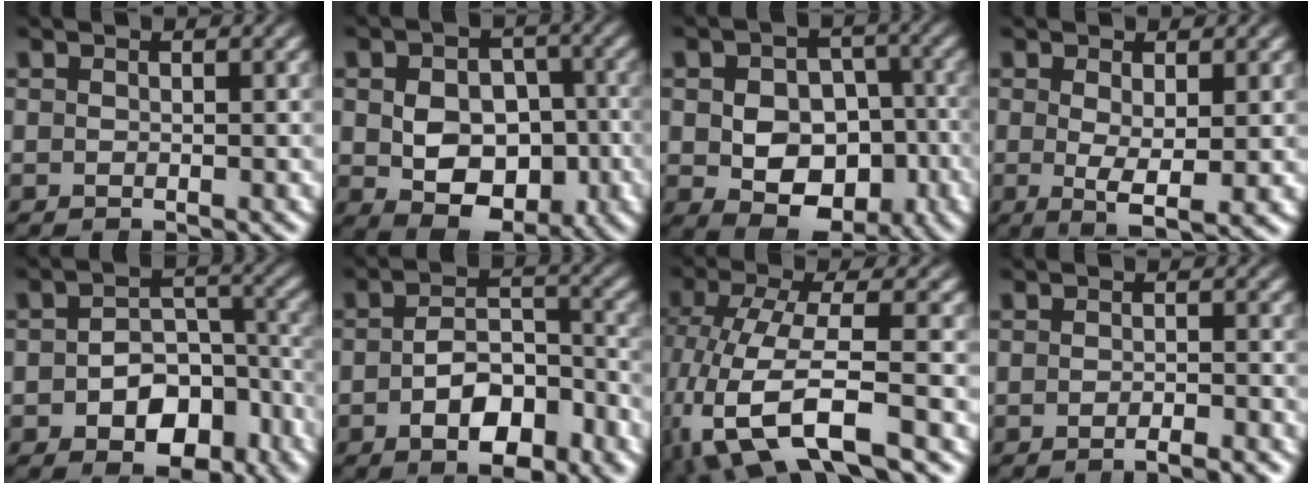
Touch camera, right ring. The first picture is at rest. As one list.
[{"total": 8.3, "force": [-2.8, 5.8, 5.3], "torque": [-0.093, -0.050, -0.024]}, {"total": 8.7, "force": [-3.2, 6.3, 5.1], "torque": [-0.084, -0.052, -0.032]}, {"total": 4.3, "force": [-0.9, 1.2, 4.0], "torque": [-0.071, -0.033, 0.001]}, {"total": 6.5, "force": [-3.5, 4.1, 3.8], "torque": [-0.044, -0.021, -0.046]}, {"total": 6.1, "force": [-3.1, 3.1, 4.2], "torque": [-0.064, -0.018, -0.044]}, {"total": 7.5, "force": [-3.1, 3.4, 5.9], "torque": [-0.140, -0.044, -0.029]}, {"total": 1.8, "force": [-1.6, 0.0, 0.9], "torque": [-0.008, 0.002, -0.032]}]